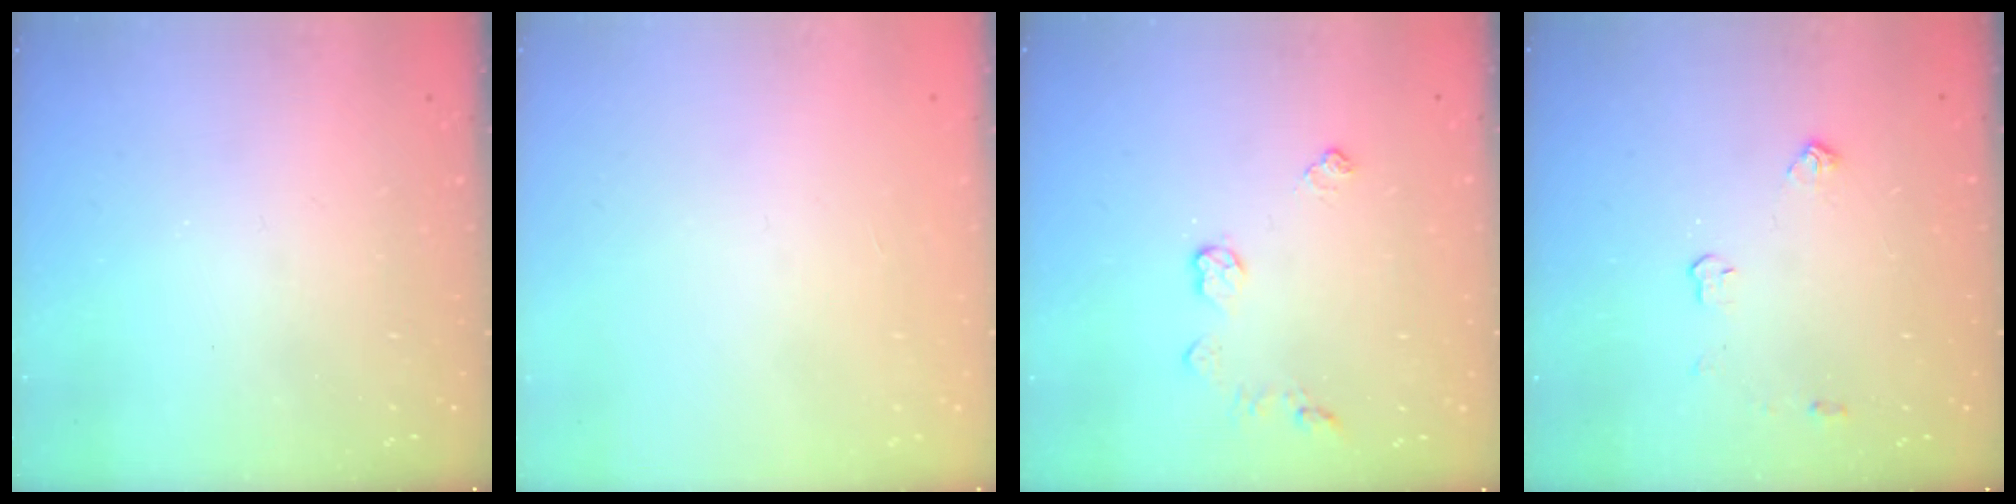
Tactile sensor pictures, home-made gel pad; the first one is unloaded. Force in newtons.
{"total": 0.0}
{"total": 5.4, "press": 5.4, "slide": 0.7}
{"total": 4.6, "press": 4.6, "slide": 0.7}